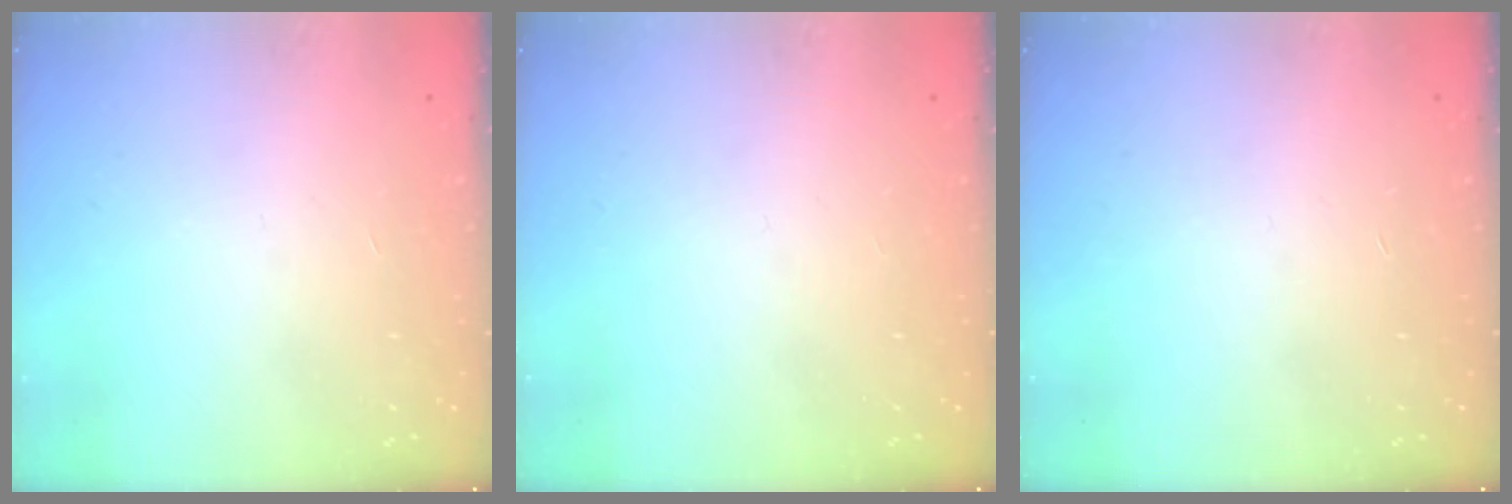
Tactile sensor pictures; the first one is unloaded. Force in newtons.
{"total": 0.0}
{"total": 0.0}